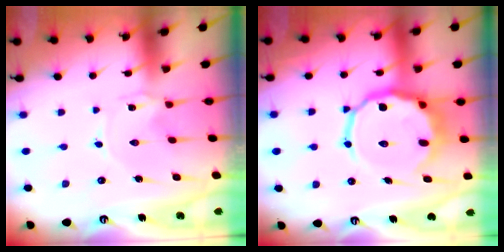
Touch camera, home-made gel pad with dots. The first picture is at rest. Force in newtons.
{"total": 13.0, "press": 12.7, "slide": 3.0}